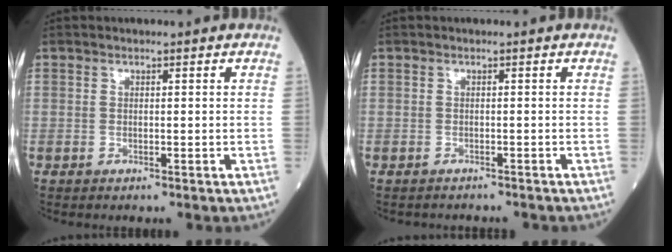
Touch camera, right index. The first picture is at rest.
{"total": 2.2, "force": [-2.0, 0.8, -0.2], "torque": [-0.001, 0.000, -0.033]}